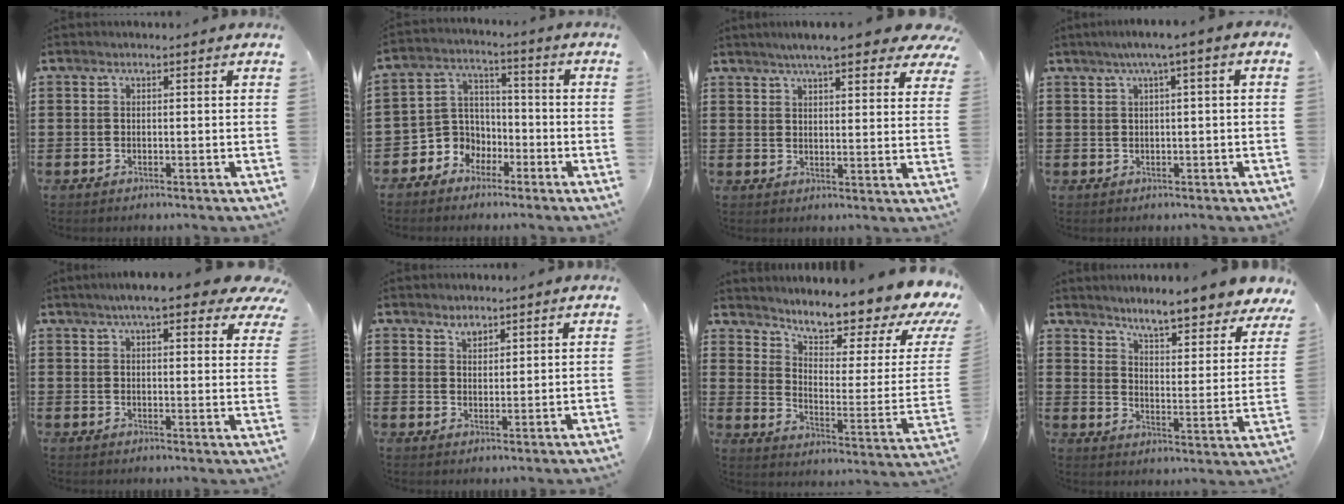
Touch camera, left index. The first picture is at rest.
{"total": 5.8, "force": [-3.2, 4.8, 0.3], "torque": [-0.033, 0.007, -0.067]}
{"total": 7.0, "force": [5.8, 0.8, 3.7], "torque": [-0.073, -0.016, 0.101]}
{"total": 2.6, "force": [0.1, 0.1, 2.6], "torque": [-0.047, 0.001, 0.000]}
{"total": 7.3, "force": [5.7, 1.1, 4.5], "torque": [-0.085, -0.010, 0.098]}
{"total": 2.2, "force": [1.9, 1.0, 0.5], "torque": [-0.015, 0.002, 0.036]}
{"total": 9.3, "force": [8.3, 1.6, 3.8], "torque": [-0.063, -0.085, 0.133]}
{"total": 6.3, "force": [6.0, -0.5, 1.9], "torque": [-0.057, -0.053, 0.099]}